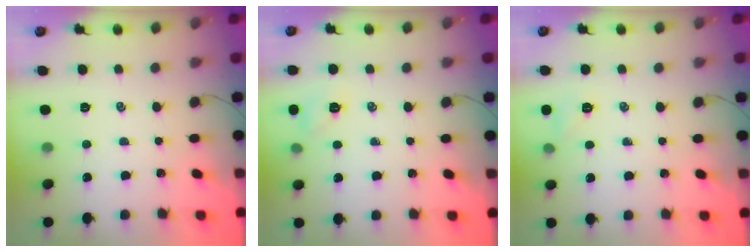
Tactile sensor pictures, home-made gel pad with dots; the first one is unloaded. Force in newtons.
{"total": 6.1, "press": 5.9, "slide": 1.2}
{"total": 5.5, "press": 5.4, "slide": 1.2}